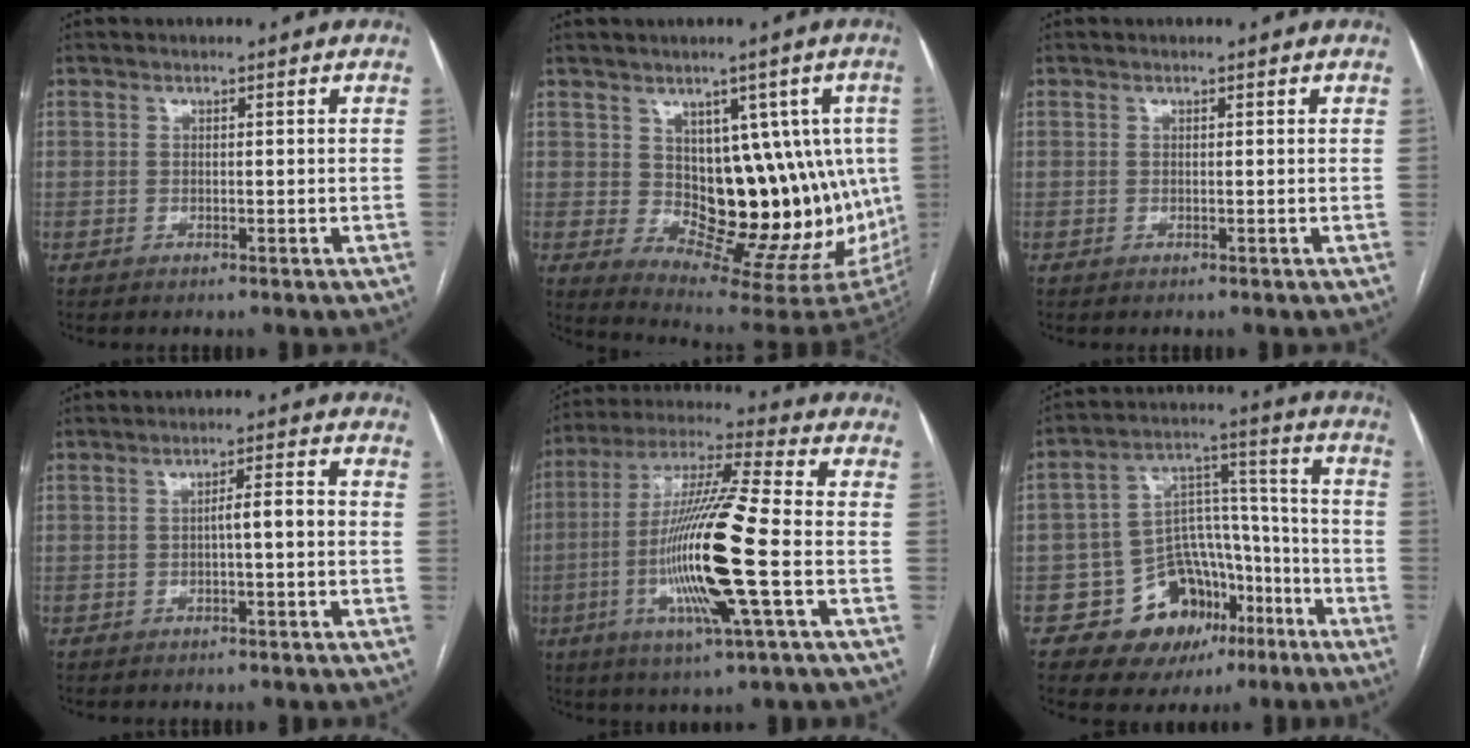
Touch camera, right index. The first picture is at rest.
{"total": 14.5, "force": [1.2, 7.8, 12.2], "torque": [-0.135, 0.011, 0.034]}
{"total": 0.0}
{"total": 3.2, "force": [-0.6, 0.4, 3.1], "torque": [-0.048, 0.009, -0.007]}
{"total": 18.2, "force": [-3.8, 0.3, 17.8], "torque": [-0.358, -0.011, -0.077]}
{"total": 14.1, "force": [-7.4, 10.3, 6.0], "torque": [-0.072, 0.063, -0.102]}